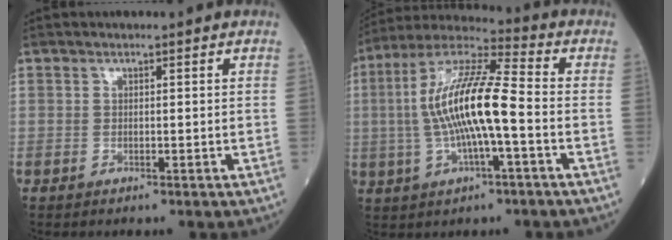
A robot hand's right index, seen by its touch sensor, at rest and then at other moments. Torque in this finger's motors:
{"motor_torque": [2.12, -0.02, 1.06, 0.21]}